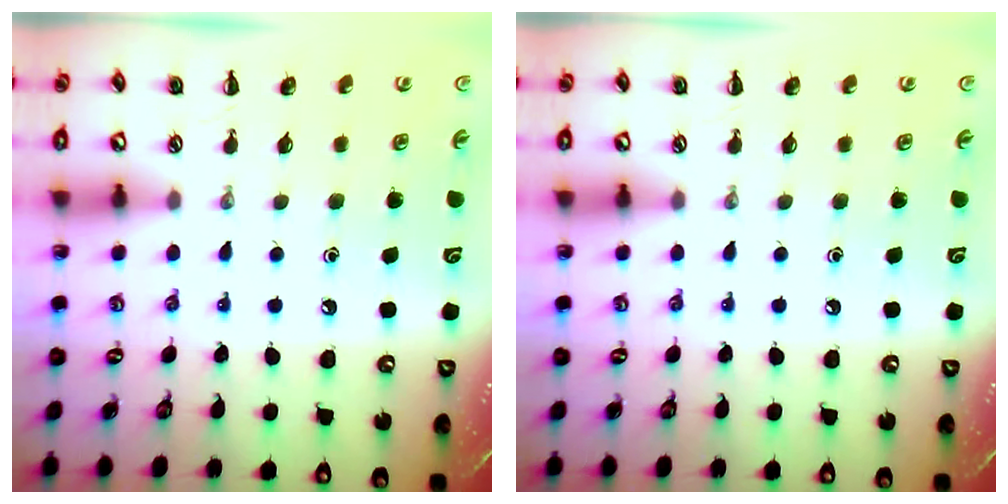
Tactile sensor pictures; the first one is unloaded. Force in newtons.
{"total": 0.0}